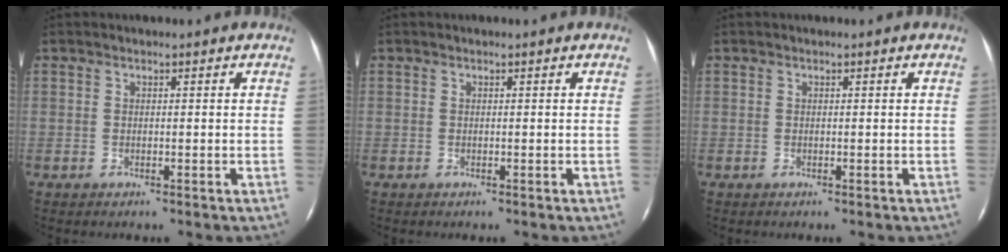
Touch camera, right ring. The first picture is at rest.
{"total": 0.0}
{"total": 0.0}